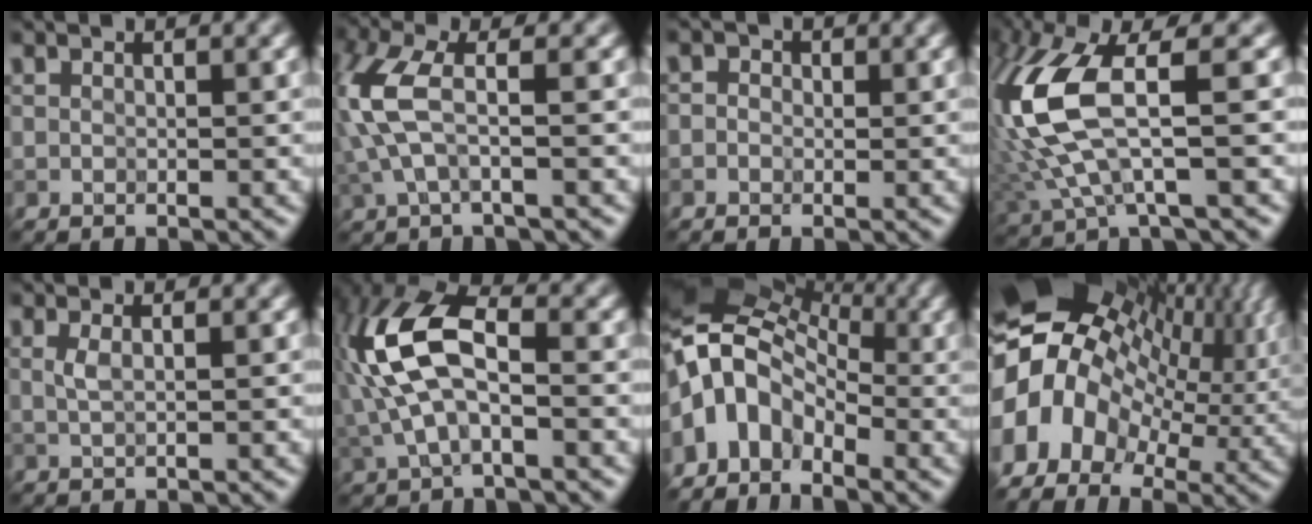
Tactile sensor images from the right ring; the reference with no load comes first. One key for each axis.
{"total": 4.8, "fx": 0.4, "fy": 1.6, "fz": 4.5, "tx": -0.124, "ty": 0.011, "tz": 0.004}
{"total": 1.3, "fx": 0.0, "fy": 1.2, "fz": 0.4, "tx": 0.004, "ty": 0.005, "tz": -0.015}
{"total": 9.6, "fx": 0.9, "fy": 3.5, "fz": 8.9, "tx": -0.218, "ty": 0.007, "tz": 0.023}
{"total": 1.2, "fx": 0.4, "fy": 0.4, "fz": 1.1, "tx": -0.016, "ty": 0.008, "tz": 0.009}
{"total": 8.5, "fx": 0.0, "fy": 4.3, "fz": 7.3, "tx": -0.171, "ty": 0.029, "tz": -0.006}
{"total": 10.3, "fx": -1.7, "fy": 7.1, "fz": 7.3, "tx": -0.129, "ty": 0.015, "tz": -0.037}
{"total": 17.3, "fx": 0.4, "fy": 12.7, "fz": 11.7, "tx": -0.224, "ty": 0.015, "tz": 0.022}